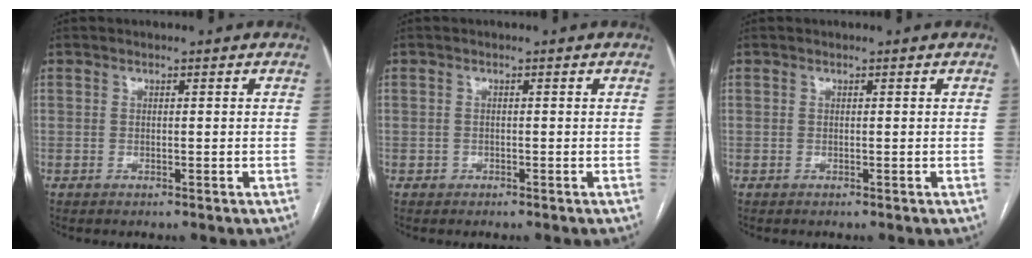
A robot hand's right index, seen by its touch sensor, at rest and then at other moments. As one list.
[{"total": 0.8, "force": [-0.4, 0.7, 0.0], "torque": [-0.003, 0.005, -0.008]}, {"total": 0.0}]